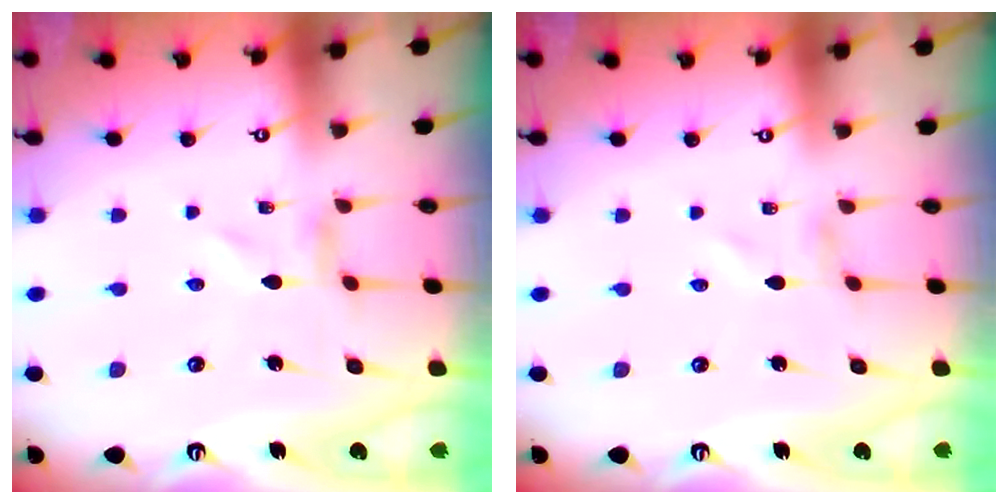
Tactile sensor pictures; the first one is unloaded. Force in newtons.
{"total": 1.2, "press": 1.2, "slide": 0.1}